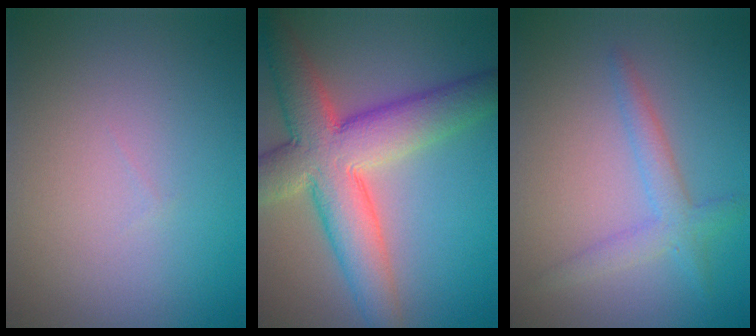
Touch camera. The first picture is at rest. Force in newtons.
{"total": 9.8, "press": 9.7, "slide": 0.7}
{"total": 2.6, "press": 2.6, "slide": 0.1}